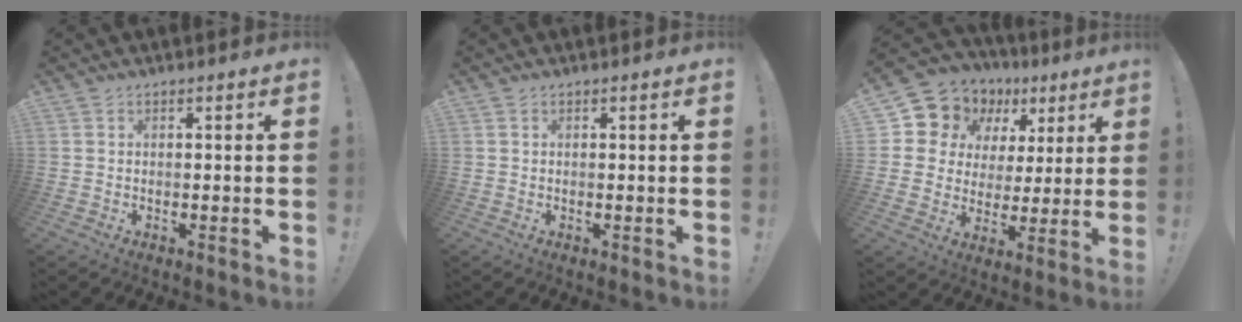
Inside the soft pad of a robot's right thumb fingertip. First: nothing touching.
{"total": 0.0}
{"total": 11.3, "force": [7.0, 8.3, 3.0], "torque": [-0.056, -0.055, 0.141]}